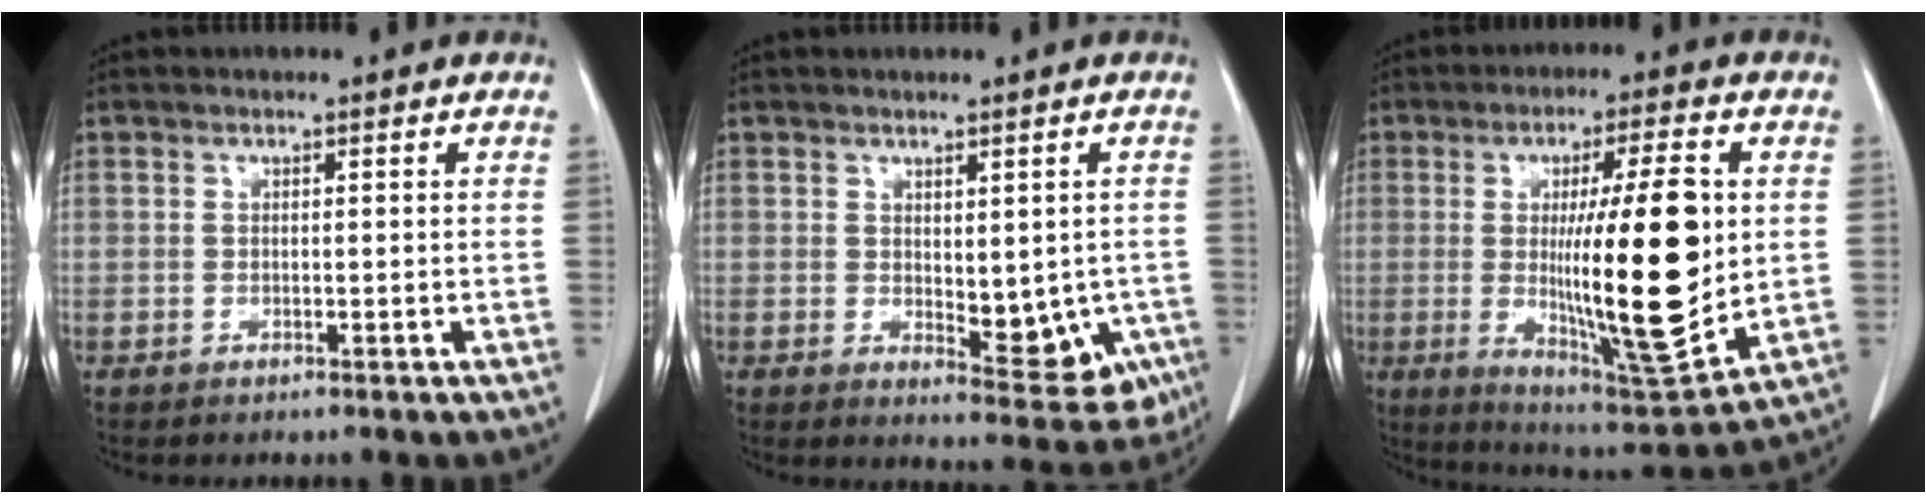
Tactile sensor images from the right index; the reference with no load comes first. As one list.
[{"total": 8.8, "force": [-1.6, 3.9, 7.7], "torque": [-0.073, -0.012, -0.010]}, {"total": 20.0, "force": [0.7, 2.6, 19.8], "torque": [-0.324, -0.016, 0.017]}]